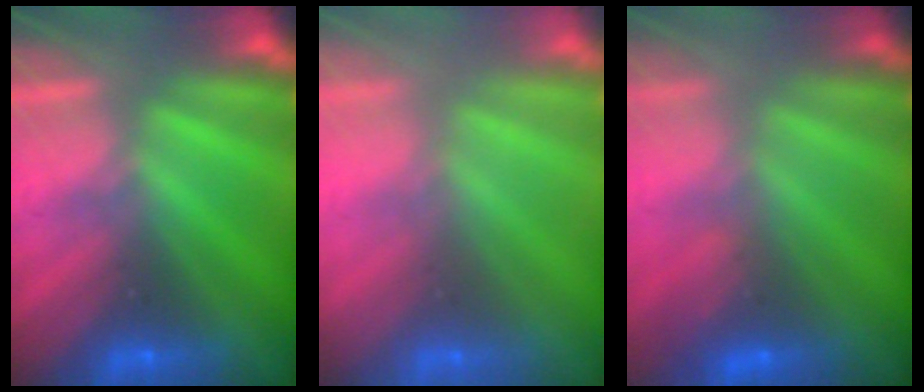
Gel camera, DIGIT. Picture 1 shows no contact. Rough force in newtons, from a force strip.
{"total": 3.1}
{"total": 2.9}